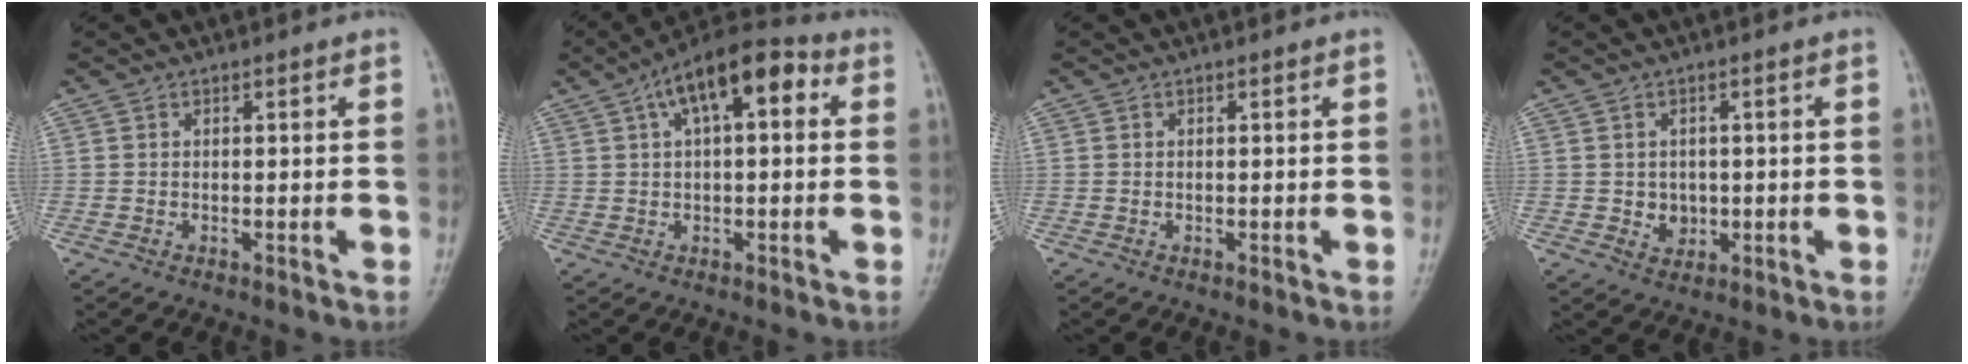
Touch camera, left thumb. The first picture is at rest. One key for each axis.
{"total": 12.9, "fx": 4.5, "fy": 5.7, "fz": 10.7, "tx": -0.152, "ty": 0.031, "tz": 0.062}
{"total": 0.0}
{"total": 3.2, "fx": -0.2, "fy": 2.9, "fz": 1.5, "tx": -0.007, "ty": 0.001, "tz": 0.004}